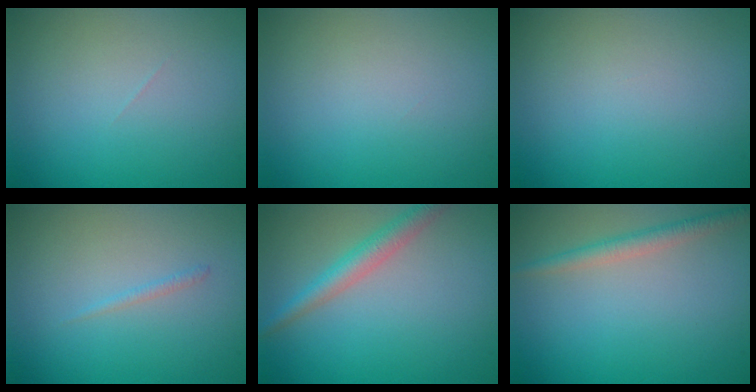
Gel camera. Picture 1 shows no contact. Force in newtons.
{"total": 0.0}
{"total": 0.0}
{"total": 0.6, "press": 0.5, "slide": 0.1}
{"total": 2.9, "press": 2.9, "slide": 0.1}
{"total": 2.1, "press": 2.1, "slide": 0.0}